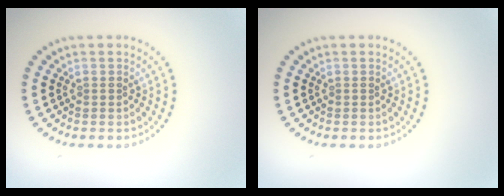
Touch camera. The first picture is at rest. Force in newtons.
{"total": 0.0}